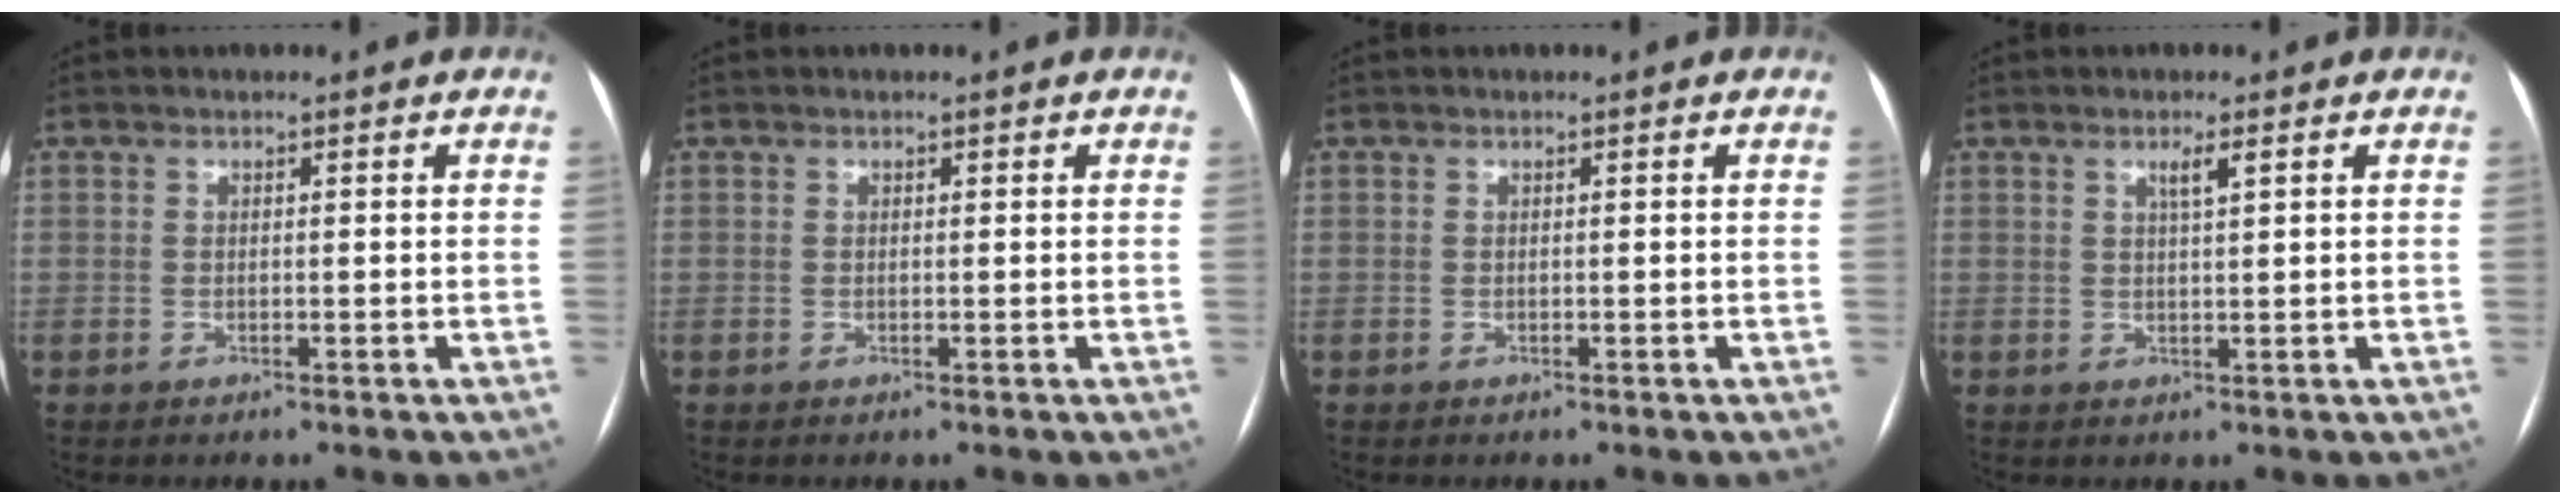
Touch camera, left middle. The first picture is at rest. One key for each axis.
{"total": 0.0}
{"total": 0.0}
{"total": 1.8, "fx": 0.9, "fy": -0.1, "fz": 1.6, "tx": -0.032, "ty": 0.000, "tz": 0.017}